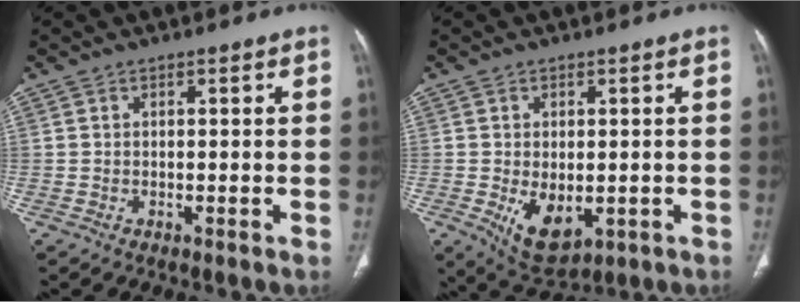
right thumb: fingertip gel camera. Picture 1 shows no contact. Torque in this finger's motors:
{"motor_torque": [-0.55, 0.82, -0.11, -0.01, 0.25]}